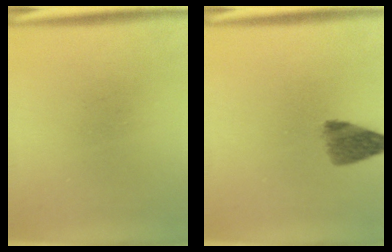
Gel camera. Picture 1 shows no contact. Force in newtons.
{"total": 4.3}